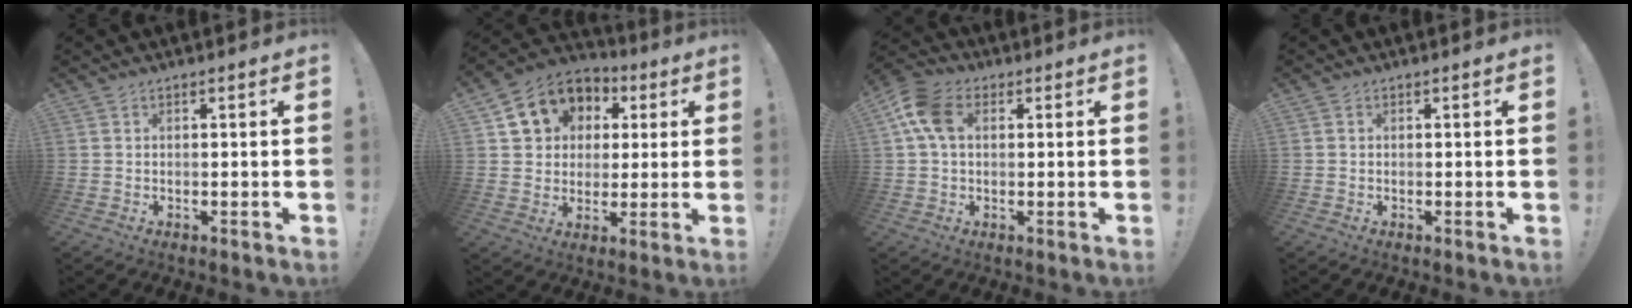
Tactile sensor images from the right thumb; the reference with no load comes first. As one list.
[{"total": 12.1, "force": [4.6, 10.3, 4.3], "torque": [-0.064, -0.022, 0.098]}, {"total": 10.3, "force": [2.5, 7.0, 7.2], "torque": [-0.150, 0.013, 0.049]}, {"total": 0.0}]